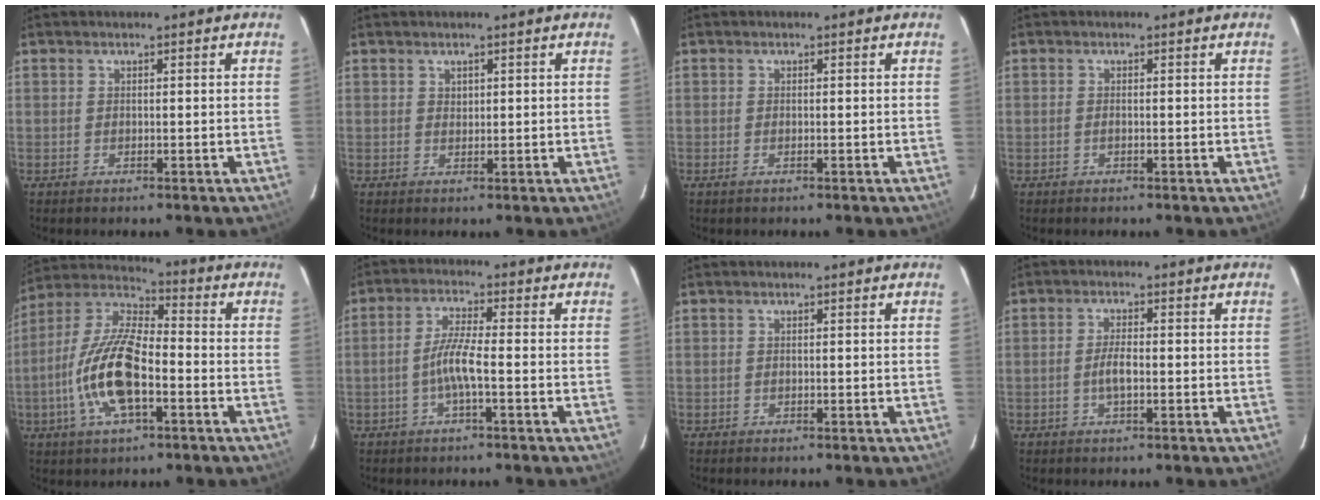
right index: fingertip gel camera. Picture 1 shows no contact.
{"total": 0.9, "force": [0.5, 0.7, 0.2], "torque": [-0.002, 0.003, 0.009]}
{"total": 0.9, "force": [-0.5, 0.3, 0.7], "torque": [-0.015, -0.002, -0.009]}
{"total": 0.7, "force": [-0.2, 0.2, 0.6], "torque": [-0.014, 0.001, -0.006]}
{"total": 15.9, "force": [-4.7, 6.2, 13.9], "torque": [-0.289, -0.001, -0.094]}
{"total": 5.1, "force": [-1.7, 0.0, 4.8], "torque": [-0.102, 0.004, -0.032]}
{"total": 0.0}
{"total": 3.0, "force": [-0.8, 0.9, 2.8], "torque": [-0.056, 0.000, -0.013]}